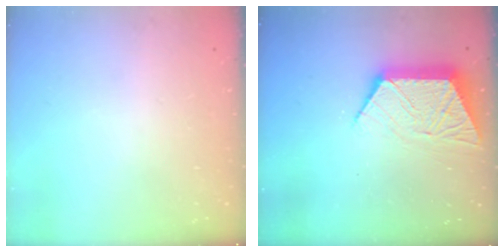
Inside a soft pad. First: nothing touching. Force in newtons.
{"total": 12.2, "press": 12.2, "slide": 0.9}